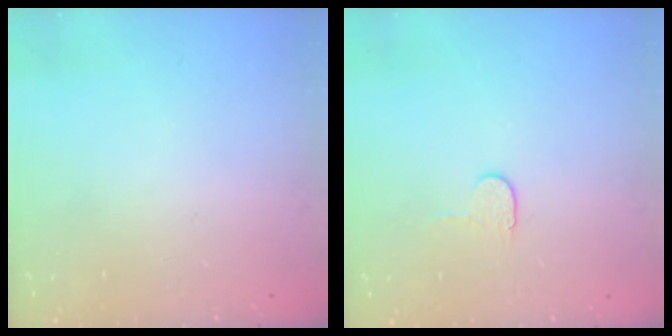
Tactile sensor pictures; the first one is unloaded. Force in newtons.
{"total": 4.1, "press": 4.1, "slide": 0.4}